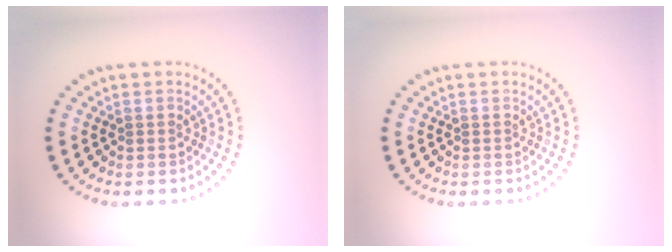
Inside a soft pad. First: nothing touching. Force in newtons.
{"total": 0.0}